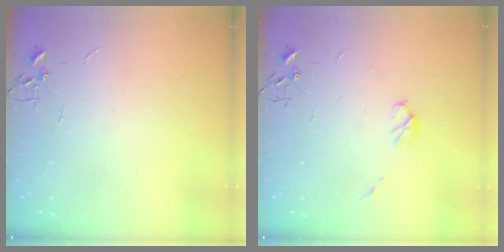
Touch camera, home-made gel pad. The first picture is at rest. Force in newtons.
{"total": 5.7, "press": 5.6, "slide": 1.2}